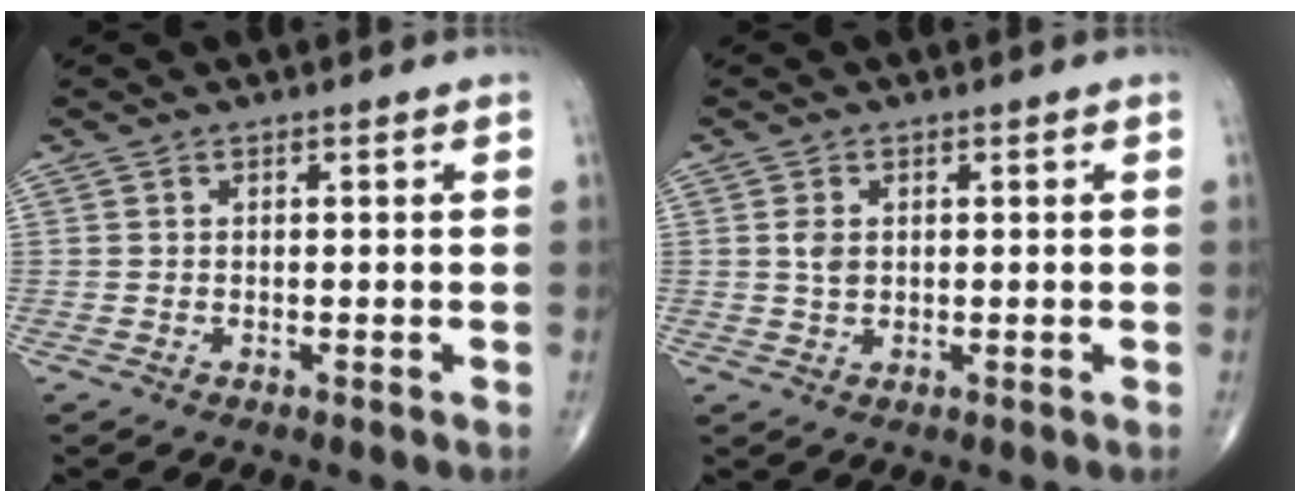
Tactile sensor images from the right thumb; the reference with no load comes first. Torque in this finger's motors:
{"motor_torque": [0.53, 0.50, 0.59, 0.27, 0.02]}